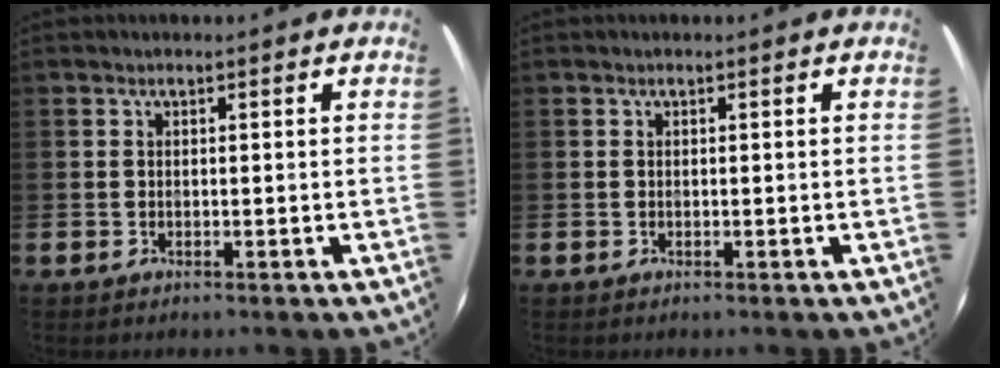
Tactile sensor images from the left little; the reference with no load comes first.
{"total": 0.0}